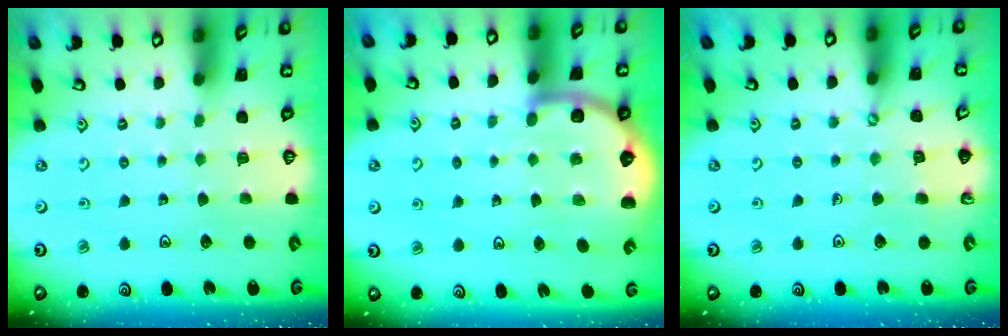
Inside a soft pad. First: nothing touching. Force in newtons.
{"total": 6.9, "press": 6.4, "slide": 2.6}
{"total": 3.1, "press": 3.1, "slide": 0.3}